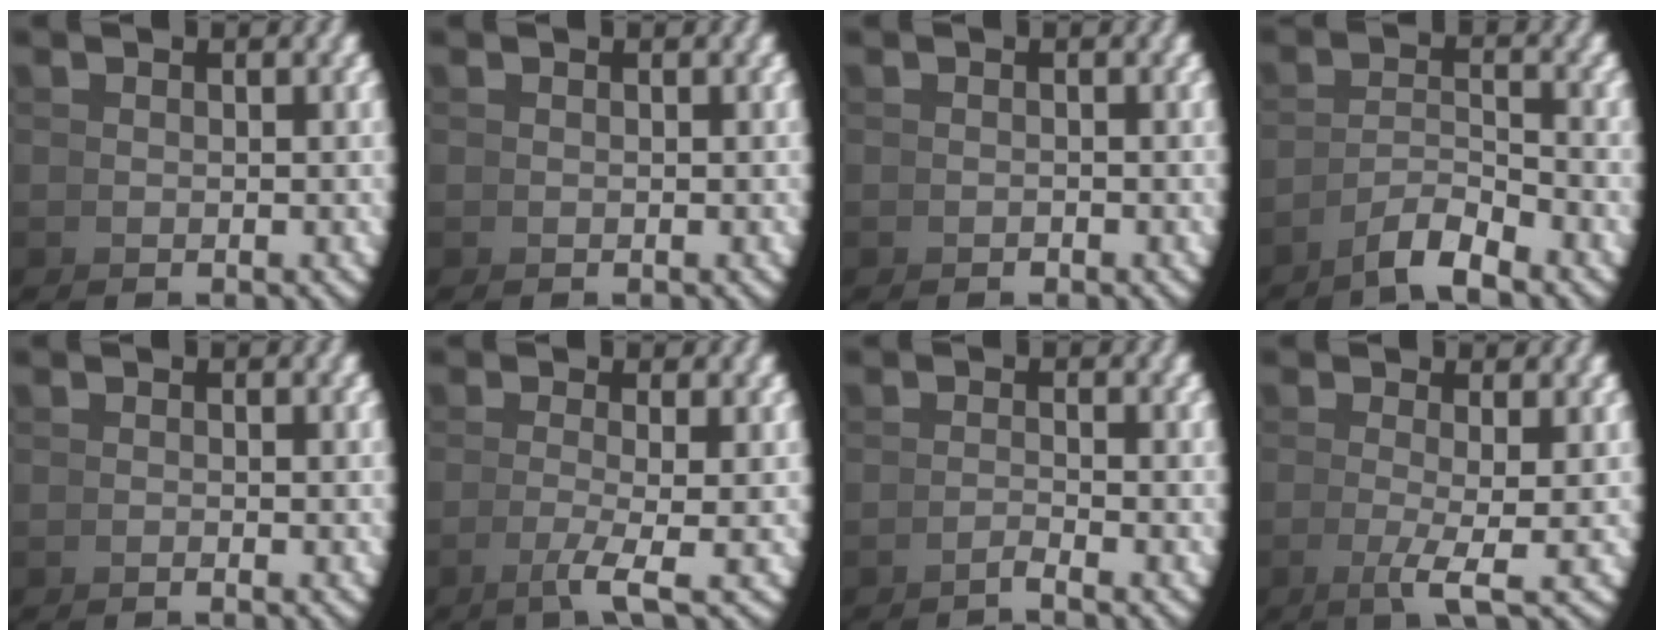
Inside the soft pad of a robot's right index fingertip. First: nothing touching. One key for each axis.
{"total": 0.0}
{"total": 0.7, "fx": -0.4, "fy": -0.4, "fz": -0.3, "tx": 0.011, "ty": -0.002, "tz": -0.007}
{"total": 3.2, "fx": -2.4, "fy": 0.5, "fz": 2.0, "tx": -0.021, "ty": 0.005, "tz": -0.044}
{"total": 0.7, "fx": -0.4, "fy": -0.5, "fz": -0.1, "tx": 0.006, "ty": 0.004, "tz": -0.011}
{"total": 2.8, "fx": -0.6, "fy": -0.4, "fz": 2.7, "tx": -0.052, "ty": -0.010, "tz": -0.004}
{"total": 1.7, "fx": -1.3, "fy": -1.1, "fz": 0.2, "tx": 0.004, "ty": 0.006, "tz": -0.027}
{"total": 2.8, "fx": -0.2, "fy": -0.1, "fz": 2.7, "tx": -0.056, "ty": -0.012, "tz": 0.002}